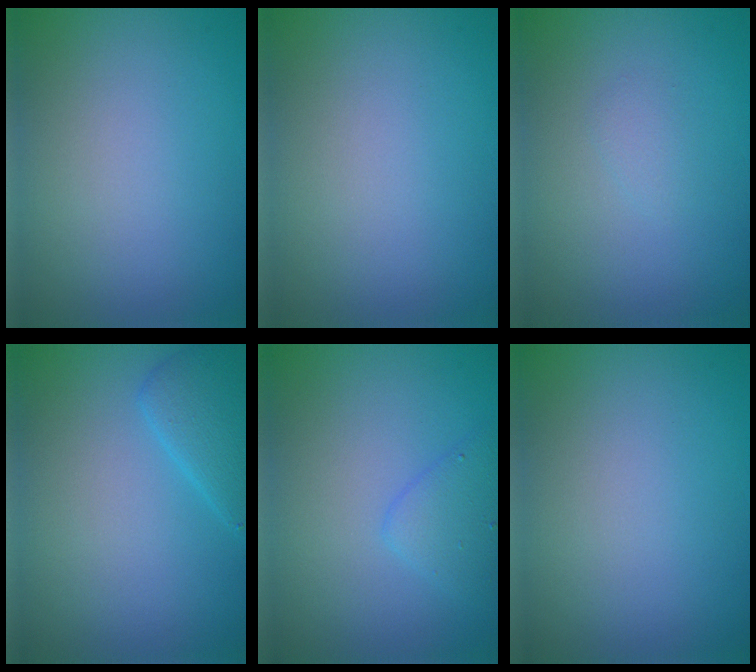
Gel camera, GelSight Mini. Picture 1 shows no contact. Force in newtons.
{"total": 0.0}
{"total": 0.7, "press": 0.7, "slide": 0.1}
{"total": 2.8, "press": 2.8, "slide": 0.2}
{"total": 2.0, "press": 2.0, "slide": 0.1}
{"total": 0.0}